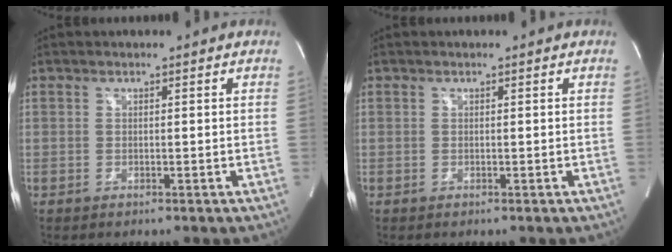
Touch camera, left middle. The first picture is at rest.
{"total": 0.0}